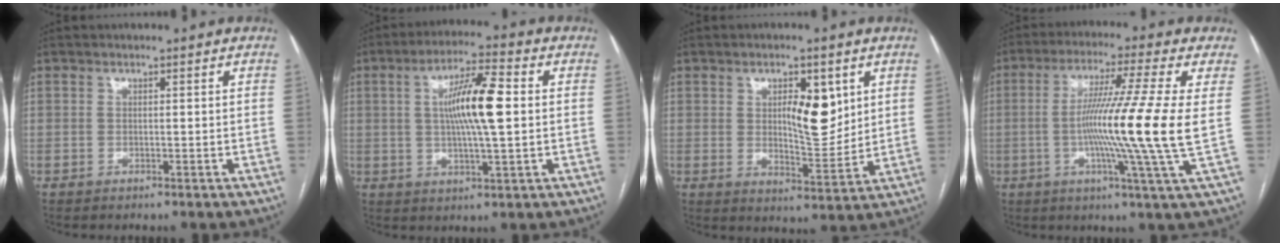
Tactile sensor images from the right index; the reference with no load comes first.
{"total": 10.6, "force": [1.2, 1.3, 10.4], "torque": [-0.190, 0.010, 0.019]}
{"total": 7.8, "force": [2.6, 2.9, 6.8], "torque": [-0.104, -0.005, 0.044]}
{"total": 14.7, "force": [-0.5, -2.8, 14.4], "torque": [-0.253, -0.019, -0.019]}